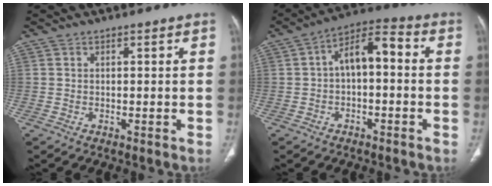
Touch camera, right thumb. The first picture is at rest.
{"total": 8.6, "force": [0.0, 4.6, 7.3], "torque": [-0.106, 0.041, -0.012]}